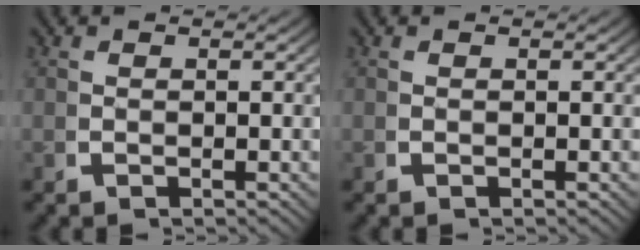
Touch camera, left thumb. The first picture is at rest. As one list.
[{"total": 0.0}]